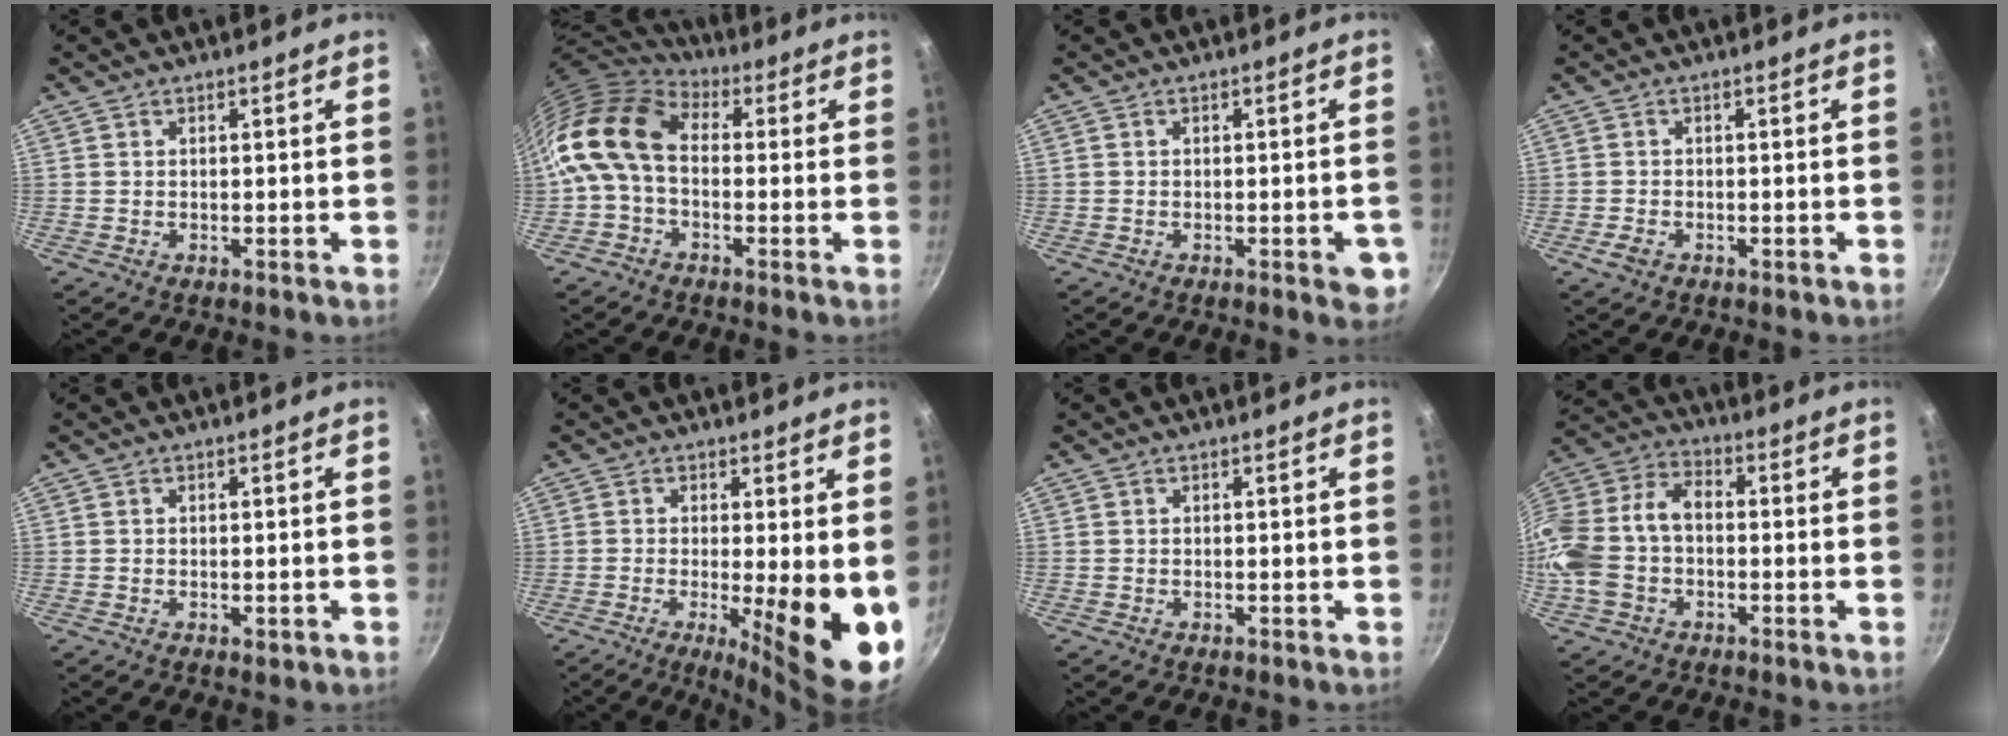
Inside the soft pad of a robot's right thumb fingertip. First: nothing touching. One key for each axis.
{"total": 14.3, "fx": 0.1, "fy": 9.7, "fz": 10.5, "tx": -0.197, "ty": 0.028, "tz": -0.019}
{"total": 4.4, "fx": -1.8, "fy": 1.5, "fz": 3.8, "tx": -0.034, "ty": 0.004, "tz": -0.022}
{"total": 2.3, "fx": -1.3, "fy": 1.3, "fz": 1.3, "tx": -0.028, "ty": 0.008, "tz": -0.024}
{"total": 1.3, "fx": -0.4, "fy": 0.5, "fz": 1.1, "tx": -0.015, "ty": -0.001, "tz": -0.005}
{"total": 13.3, "fx": -1.6, "fy": 3.2, "fz": 12.8, "tx": -0.159, "ty": -0.026, "tz": -0.017}
{"total": 0.0}
{"total": 15.7, "fx": -2.6, "fy": 10.8, "fz": 11.0, "tx": -0.223, "ty": 0.048, "tz": -0.064}